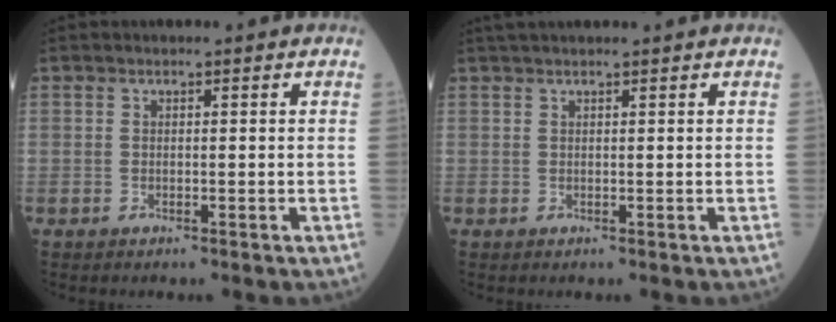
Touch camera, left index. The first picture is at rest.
{"total": 4.7, "force": [4.2, -0.1, 2.2], "torque": [-0.029, 0.034, 0.069]}